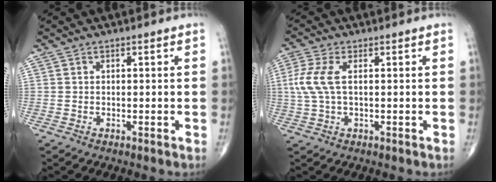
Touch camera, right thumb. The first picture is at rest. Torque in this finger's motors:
{"motor_torque": [-0.31, 0.42, 0.44, -0.07, 0.06]}